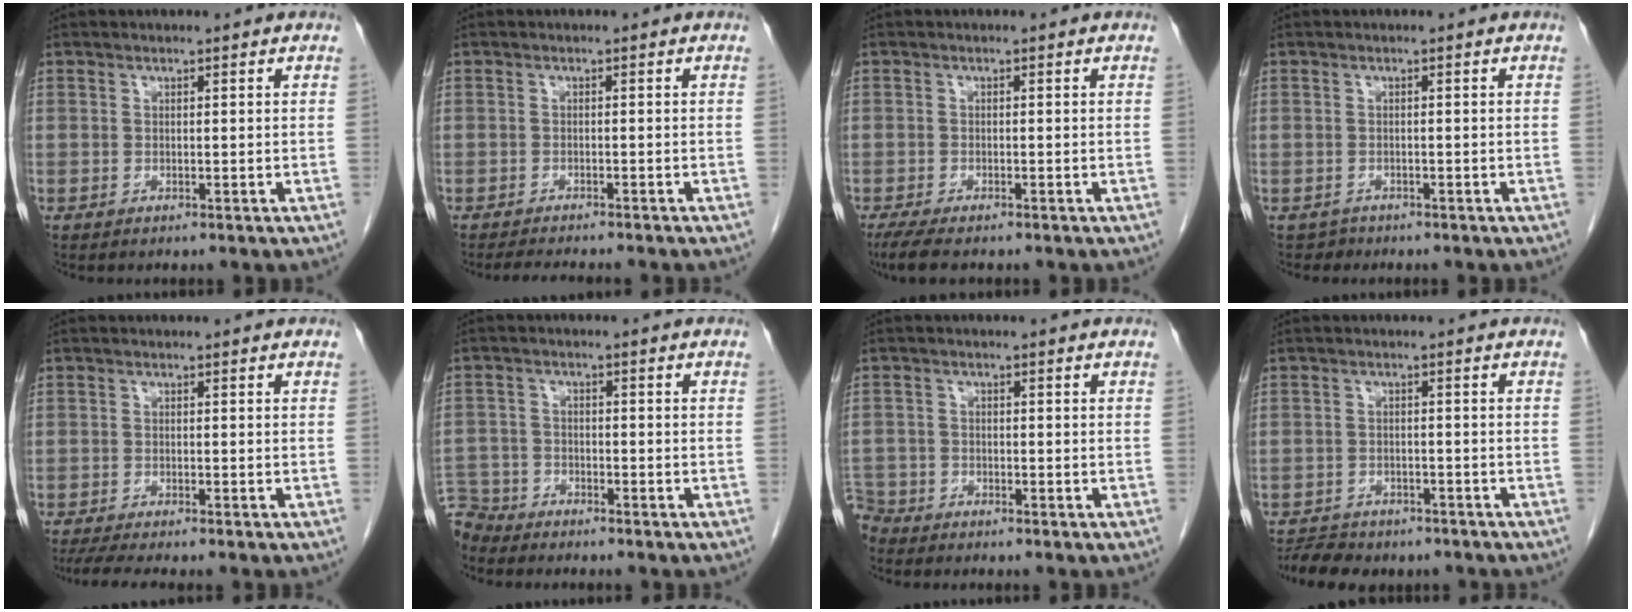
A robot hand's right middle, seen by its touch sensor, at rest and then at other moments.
{"total": 6.2, "force": [-5.5, 0.6, 2.7], "torque": [-0.032, -0.010, -0.078]}
{"total": 4.7, "force": [-3.7, 1.1, 2.8], "torque": [-0.052, -0.014, -0.056]}
{"total": 1.1, "force": [-0.9, 0.6, -0.4], "torque": [0.001, 0.002, -0.015]}
{"total": 6.5, "force": [-5.4, 0.3, 3.5], "torque": [-0.049, -0.013, -0.085]}
{"total": 6.5, "force": [-6.1, 2.3, -0.1], "torque": [0.001, -0.002, -0.116]}
{"total": 4.3, "force": [-4.0, 1.5, -0.2], "torque": [0.009, -0.007, -0.080]}
{"total": 7.7, "force": [-6.6, 3.3, 2.3], "torque": [-0.040, -0.001, -0.092]}